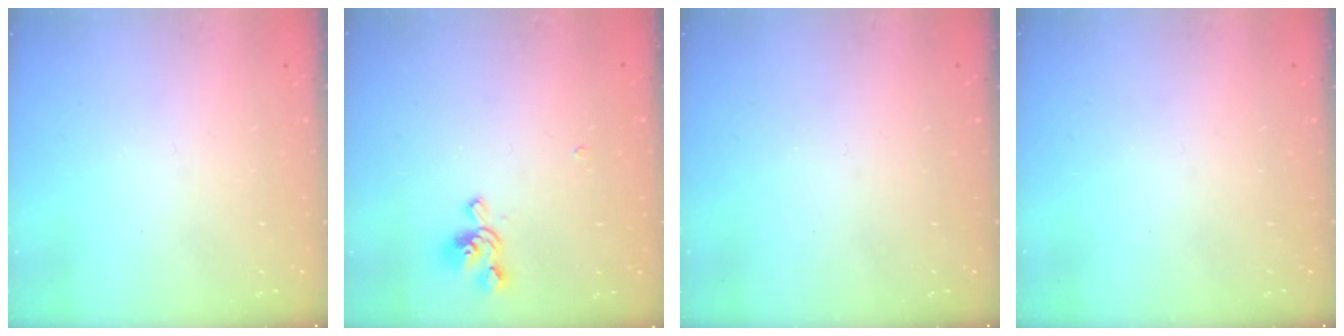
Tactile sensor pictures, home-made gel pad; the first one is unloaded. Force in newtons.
{"total": 1.2, "press": 0.2, "slide": 1.2}
{"total": 0.0}
{"total": 0.0}